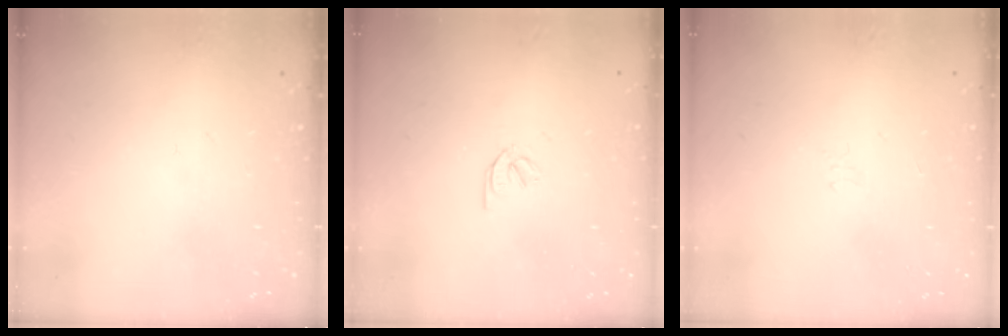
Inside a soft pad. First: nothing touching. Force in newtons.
{"total": 1.9, "press": 1.9, "slide": 0.3}
{"total": 2.1, "press": 2.0, "slide": 0.6}